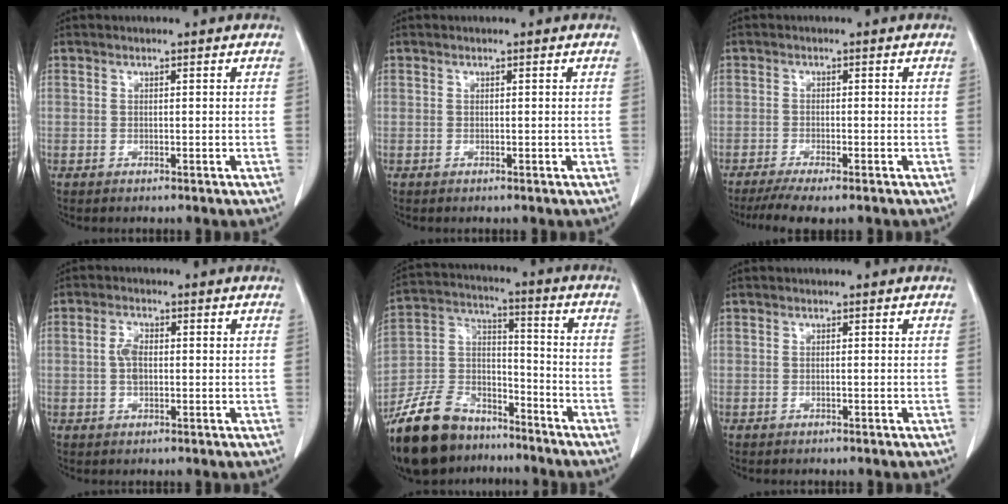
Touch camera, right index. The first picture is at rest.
{"total": 0.0}
{"total": 6.1, "force": [-4.7, 0.6, 3.8], "torque": [-0.060, -0.014, -0.074]}
{"total": 3.1, "force": [0.1, 1.6, 2.7], "torque": [-0.061, 0.008, 0.000]}
{"total": 17.6, "force": [-13.8, 8.3, 7.1], "torque": [-0.165, 0.019, -0.244]}
{"total": 0.0}